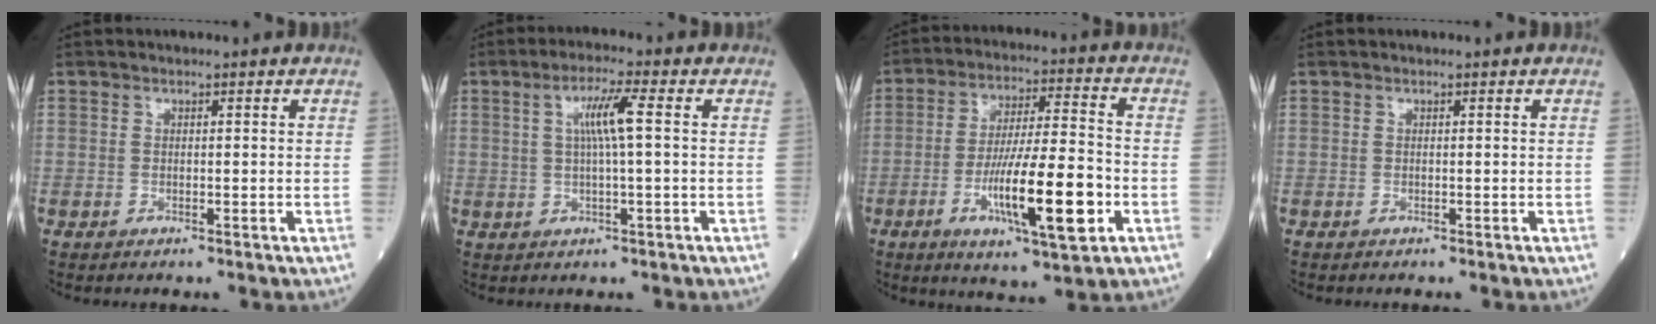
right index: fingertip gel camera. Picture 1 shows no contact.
{"total": 5.5, "force": [1.0, -0.3, 5.4], "torque": [-0.101, 0.007, 0.019]}
{"total": 15.0, "force": [-4.7, 1.9, 14.1], "torque": [-0.245, -0.010, -0.076]}
{"total": 0.0}